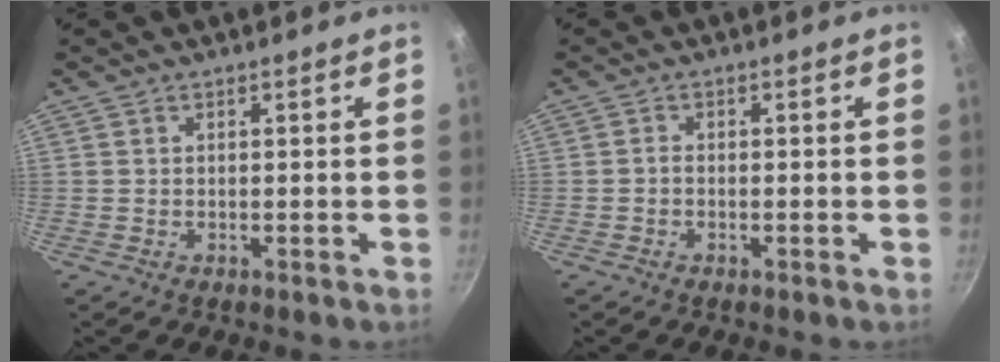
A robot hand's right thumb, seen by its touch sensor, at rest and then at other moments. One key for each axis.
{"total": 0.9, "fx": -0.5, "fy": 0.4, "fz": 0.6, "tx": -0.019, "ty": 0.007, "tz": -0.014}